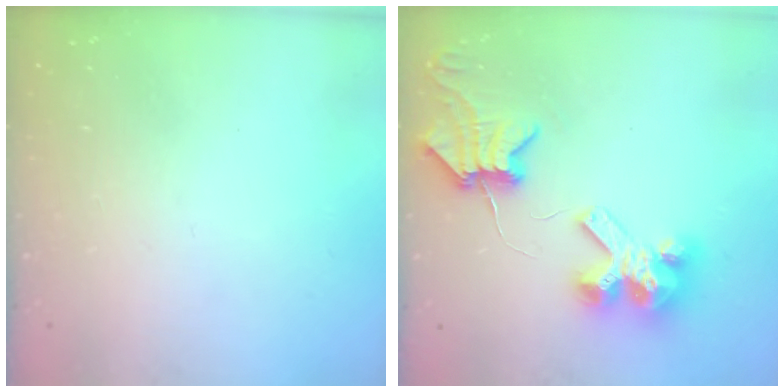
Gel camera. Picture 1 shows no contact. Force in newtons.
{"total": 10.0, "press": 9.9, "slide": 1.3}